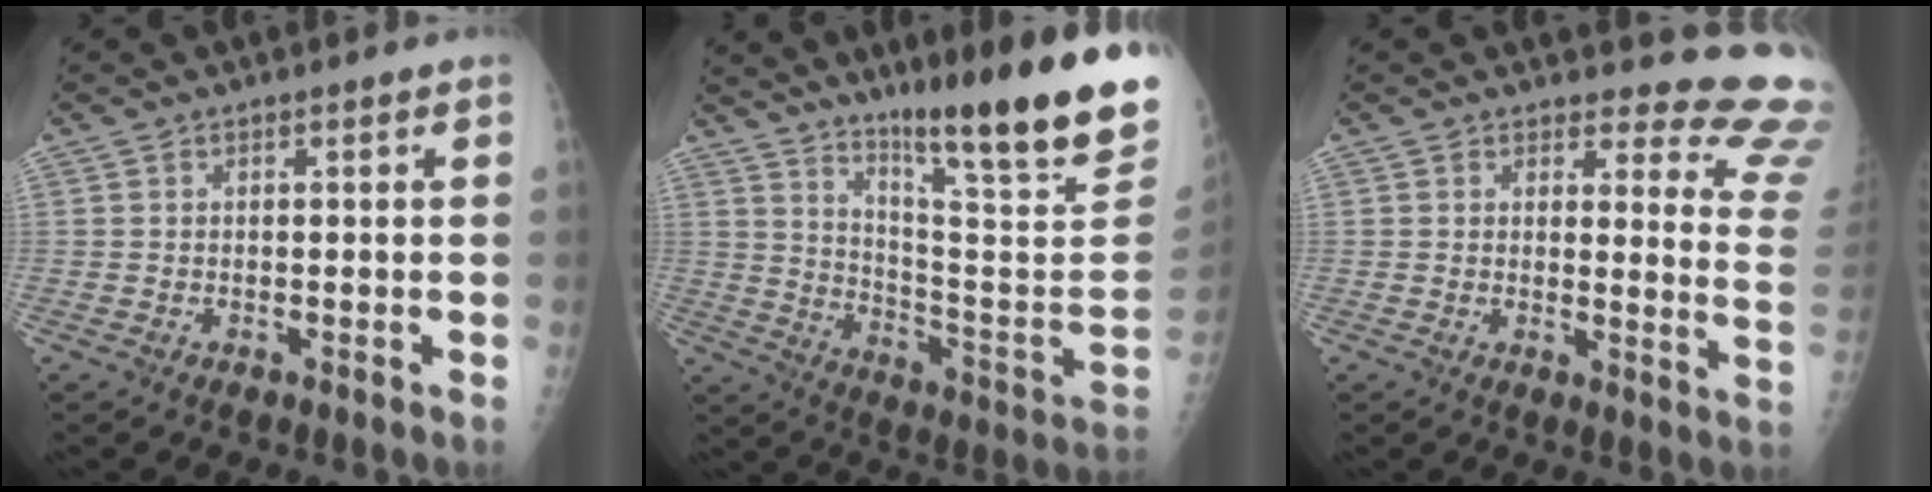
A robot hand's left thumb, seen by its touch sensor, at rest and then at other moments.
{"total": 24.9, "force": [17.6, 1.2, 17.5], "torque": [-0.243, -0.116, 0.269]}
{"total": 14.5, "force": [13.9, 3.4, 2.3], "torque": [0.023, -0.155, 0.116]}